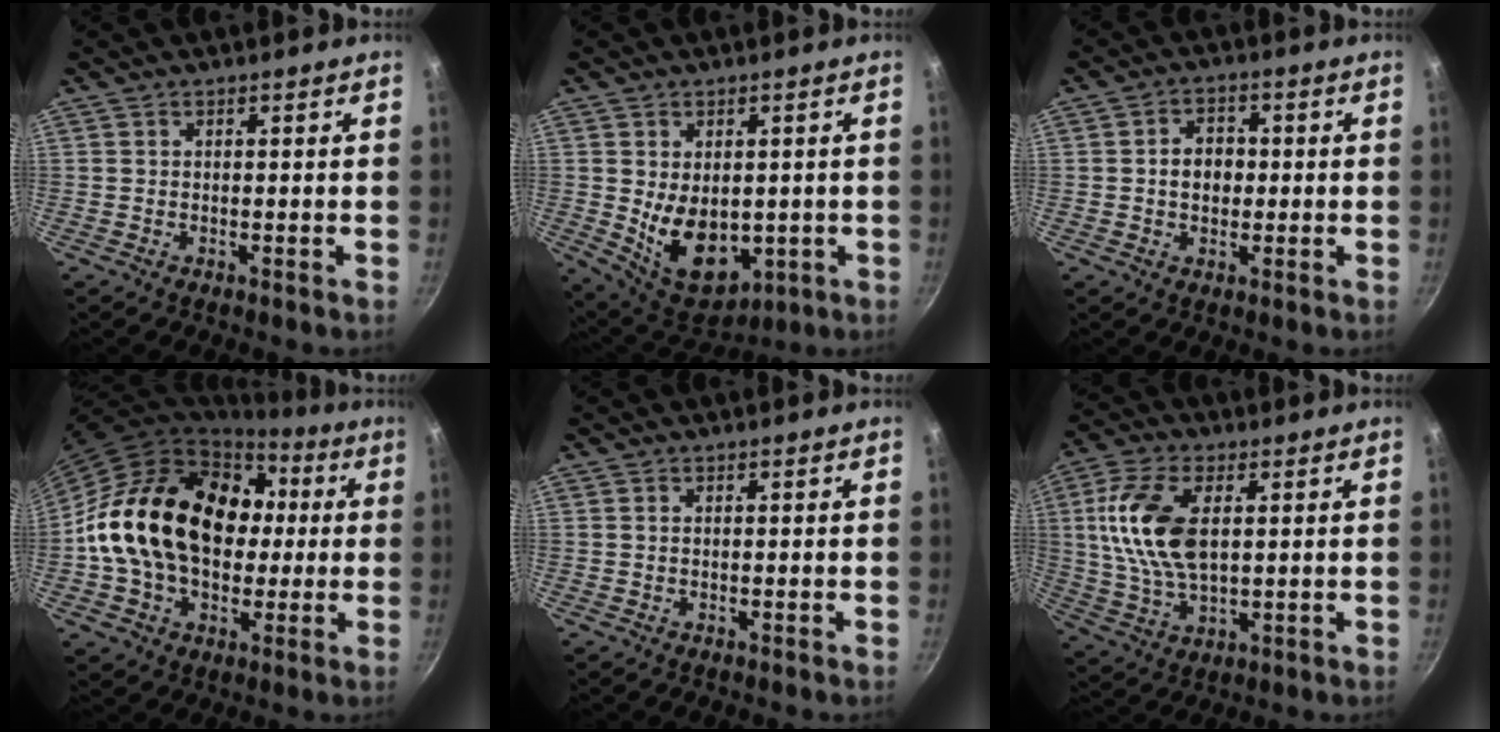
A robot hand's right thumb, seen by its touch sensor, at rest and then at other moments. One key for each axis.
{"total": 12.8, "fx": -0.9, "fy": 8.6, "fz": 9.4, "tx": -0.119, "ty": -0.023, "tz": 0.013}
{"total": 5.5, "fx": 0.0, "fy": 4.3, "fz": 3.4, "tx": -0.028, "ty": 0.010, "tz": -0.005}
{"total": 24.7, "fx": 1.7, "fy": 17.7, "fz": 17.2, "tx": -0.261, "ty": 0.042, "tz": 0.029}
{"total": 0.0}
{"total": 14.5, "fx": 2.8, "fy": 7.8, "fz": 11.9, "tx": -0.231, "ty": -0.002, "tz": 0.053}